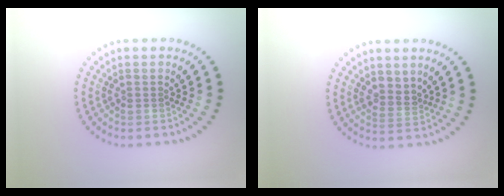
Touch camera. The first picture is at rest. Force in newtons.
{"total": 1.8, "press": 1.6, "slide": 1.0}